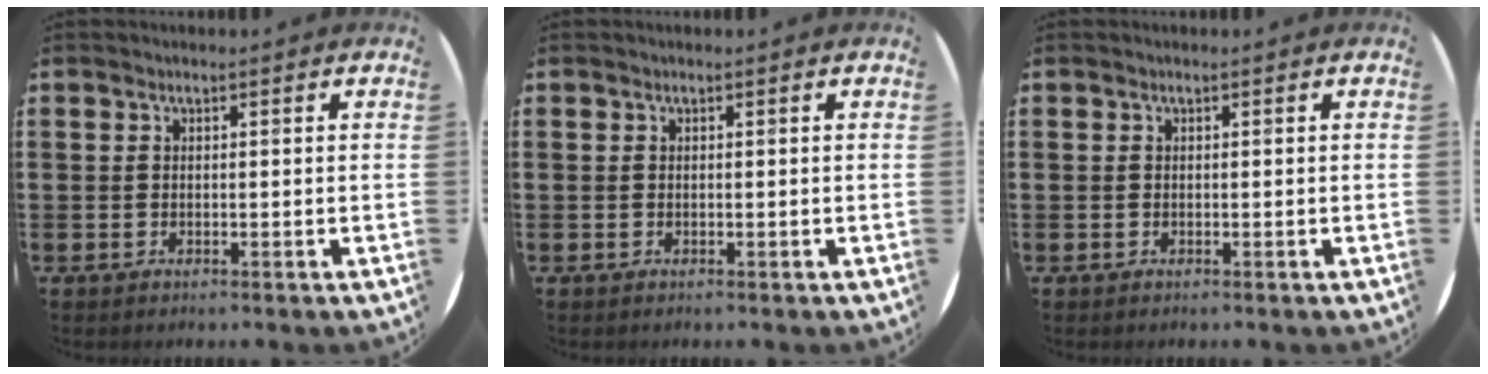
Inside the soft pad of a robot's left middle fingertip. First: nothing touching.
{"total": 0.0}
{"total": 0.0}